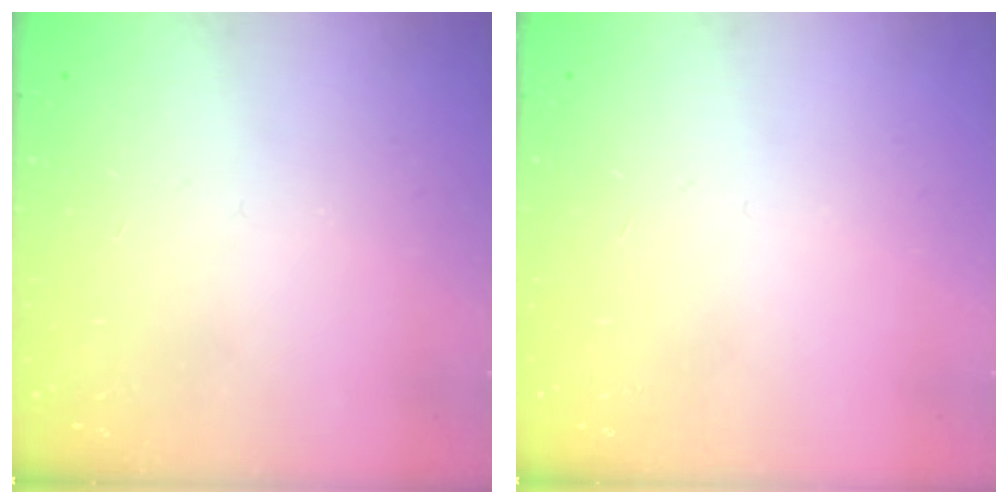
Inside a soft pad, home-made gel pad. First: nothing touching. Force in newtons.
{"total": 0.0}